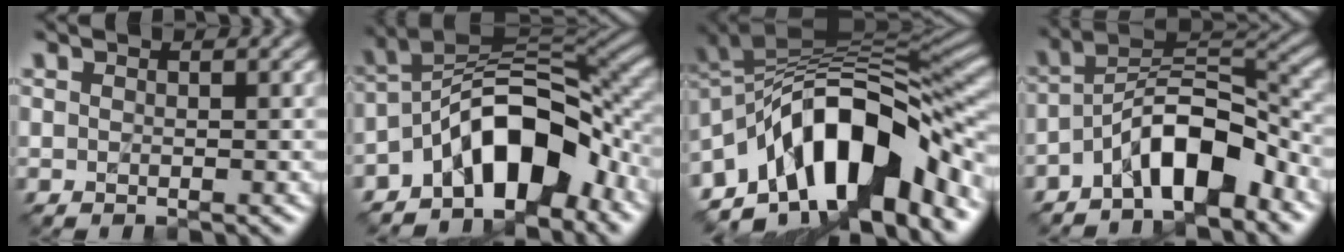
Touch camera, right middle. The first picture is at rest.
{"total": 9.9, "force": [-5.0, 4.7, 7.1], "torque": [-0.089, 0.020, -0.100]}
{"total": 13.8, "force": [-5.4, 6.6, 10.8], "torque": [-0.161, 0.016, -0.105]}
{"total": 7.5, "force": [-4.3, 2.9, 5.4], "torque": [-0.080, 0.012, -0.084]}